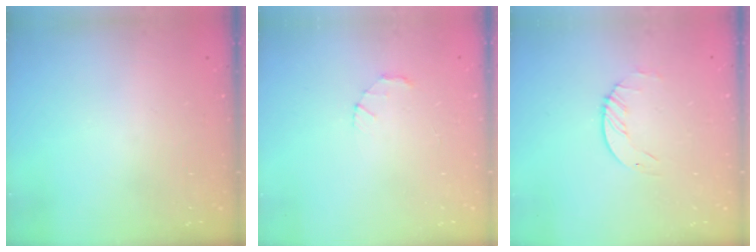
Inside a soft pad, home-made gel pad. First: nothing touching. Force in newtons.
{"total": 1.4, "press": 1.3, "slide": 0.3}
{"total": 1.6, "press": 1.6, "slide": 0.2}